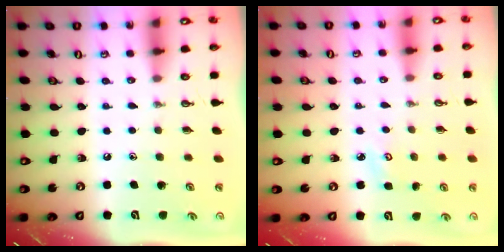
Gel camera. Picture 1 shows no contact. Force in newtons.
{"total": 2.8, "press": 2.8, "slide": 0.4}